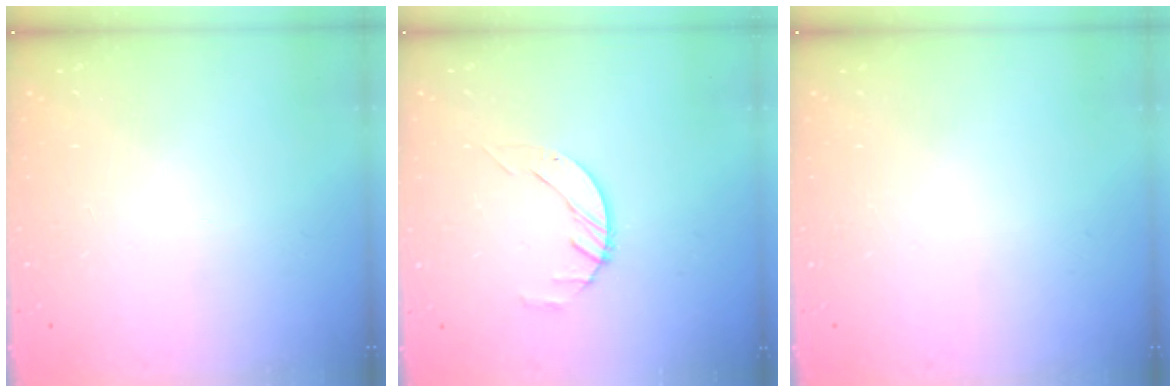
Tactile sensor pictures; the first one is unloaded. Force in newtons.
{"total": 2.0, "press": 2.0, "slide": 0.3}
{"total": 0.0}